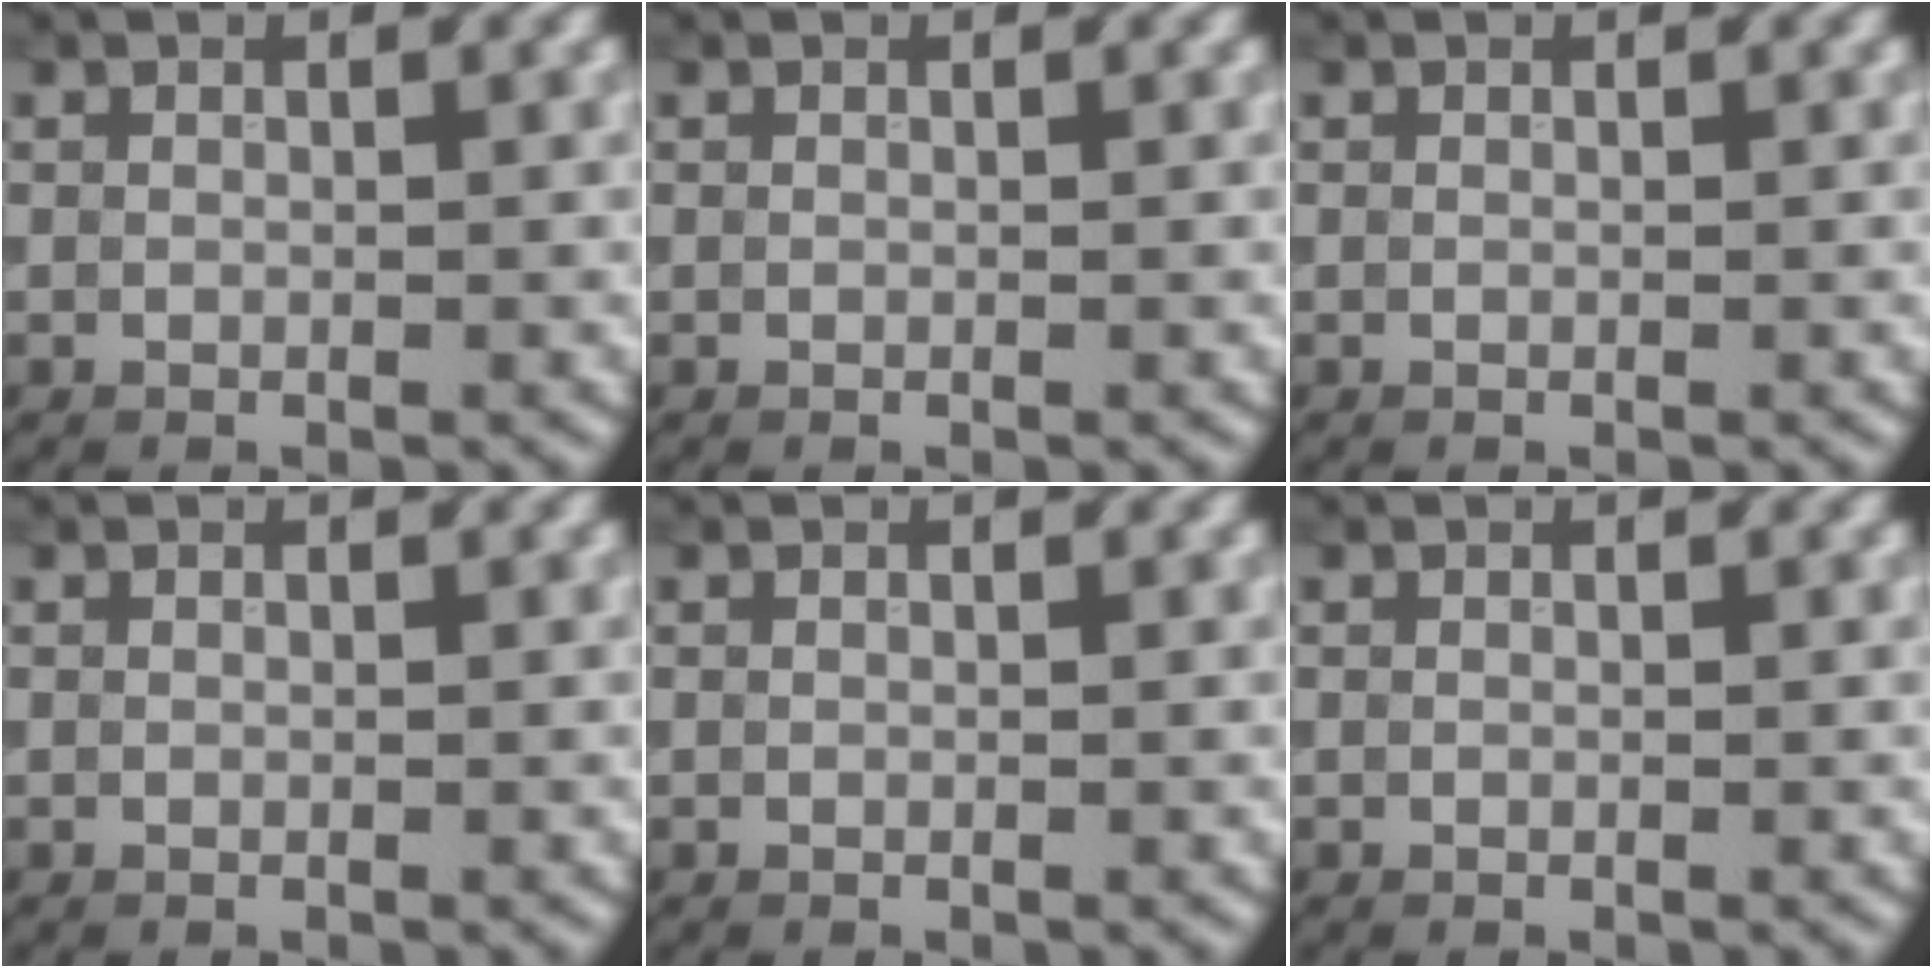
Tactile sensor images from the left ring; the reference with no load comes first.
{"total": 0.0}
{"total": 0.0}
{"total": 0.0}
{"total": 0.0}
{"total": 0.0}